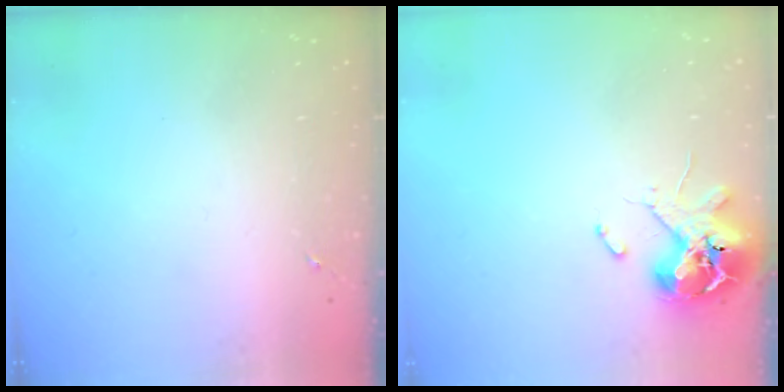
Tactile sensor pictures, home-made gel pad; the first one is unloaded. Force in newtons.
{"total": 10.7, "press": 10.6, "slide": 1.6}